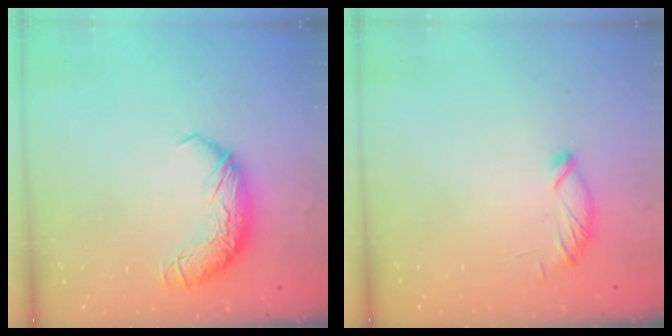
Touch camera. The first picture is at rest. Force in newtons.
{"total": 6.1, "press": 6.1, "slide": 0.4}